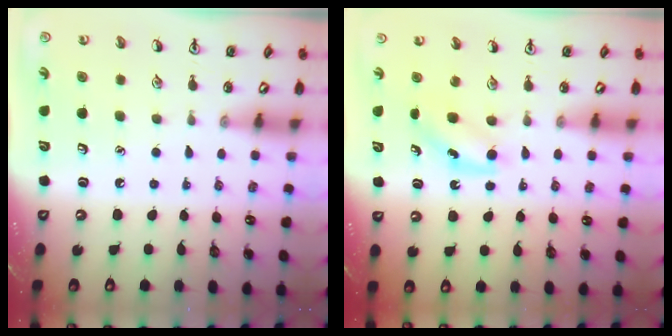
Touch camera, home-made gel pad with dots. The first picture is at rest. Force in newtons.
{"total": 4.4, "press": 4.1, "slide": 1.4}